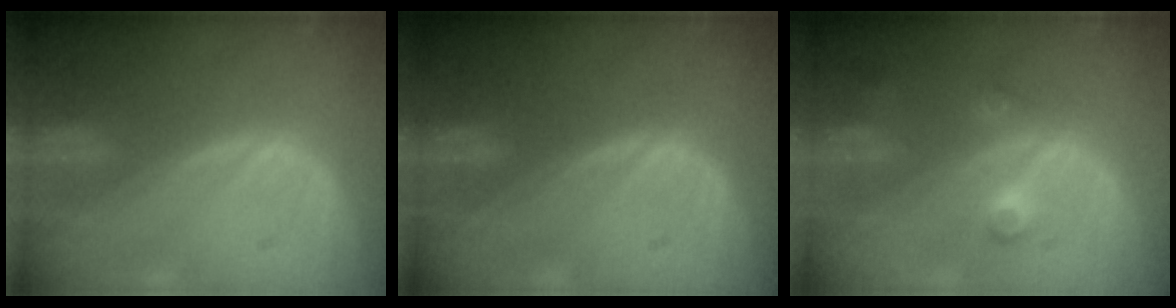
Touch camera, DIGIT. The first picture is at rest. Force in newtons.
{"total": 0.0}
{"total": 3.5, "press": 3.3, "slide": 1.4}